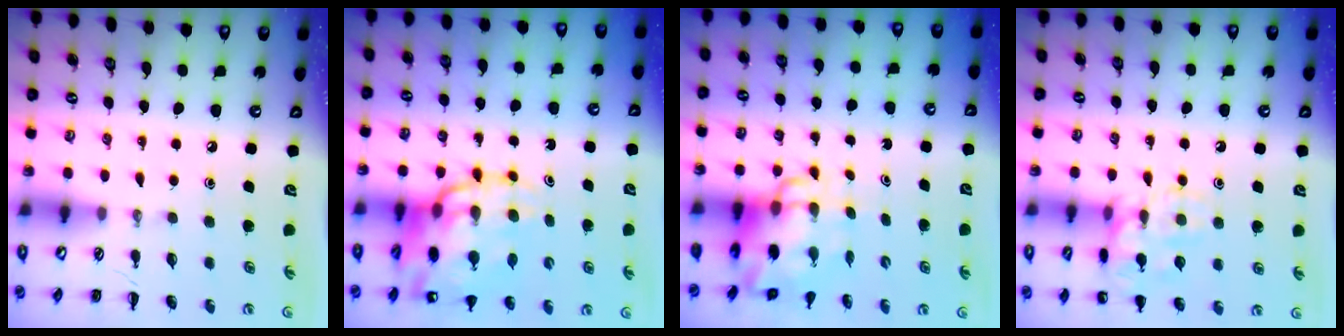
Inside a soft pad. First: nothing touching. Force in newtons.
{"total": 19.3, "press": 18.7, "slide": 5.0}
{"total": 8.6, "press": 8.2, "slide": 2.3}
{"total": 13.3, "press": 13.3, "slide": 0.4}